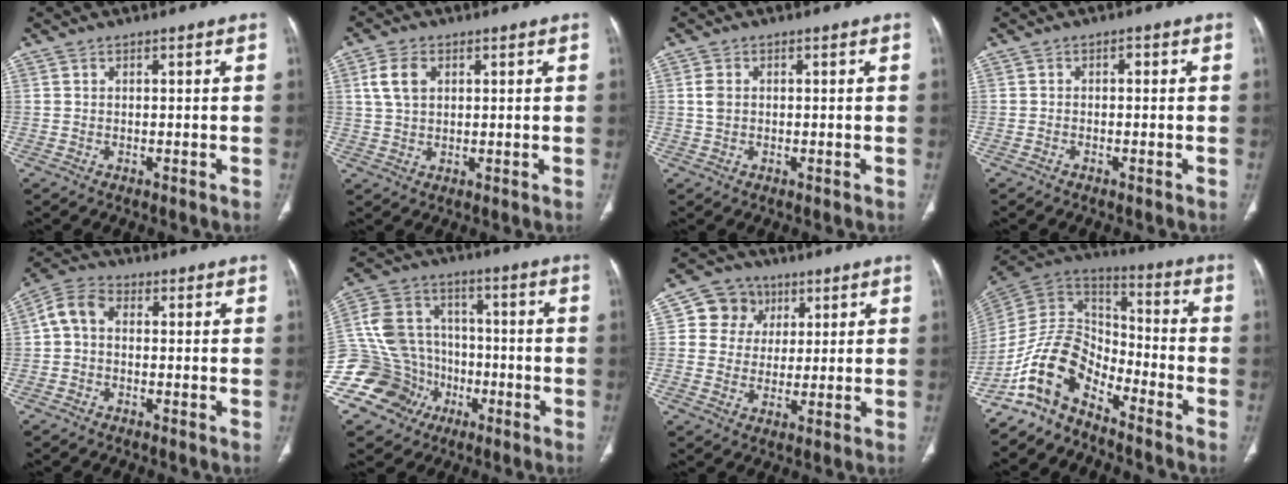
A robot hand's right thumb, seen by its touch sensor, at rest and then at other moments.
{"total": 5.2, "force": [1.7, 3.4, 3.6], "torque": [-0.071, 0.004, 0.034]}
{"total": 2.1, "force": [0.1, 1.6, 1.4], "torque": [-0.030, 0.003, 0.001]}
{"total": 0.8, "force": [-0.2, 0.5, 0.6], "torque": [-0.004, 0.005, -0.009]}
{"total": 5.6, "force": [0.1, 3.9, 4.0], "torque": [-0.073, 0.016, -0.011]}
{"total": 17.8, "force": [-7.1, 15.2, 5.9], "torque": [-0.099, 0.071, -0.121]}
{"total": 8.3, "force": [2.8, 7.5, 2.2], "torque": [-0.002, -0.002, 0.044]}
{"total": 12.8, "force": [-8.8, 6.6, 6.4], "torque": [-0.107, 0.090, -0.183]}